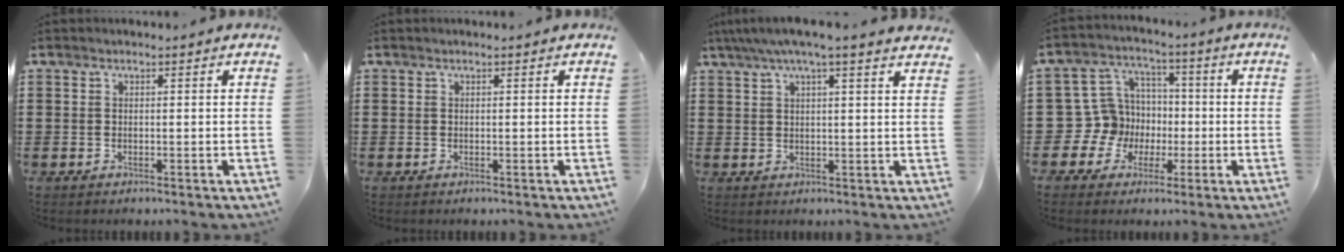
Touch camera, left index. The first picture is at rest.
{"total": 0.0}
{"total": 4.3, "force": [3.3, -0.2, 2.8], "torque": [-0.065, -0.008, 0.056]}
{"total": 9.6, "force": [-1.5, 9.3, 1.9], "torque": [-0.092, 0.007, -0.024]}